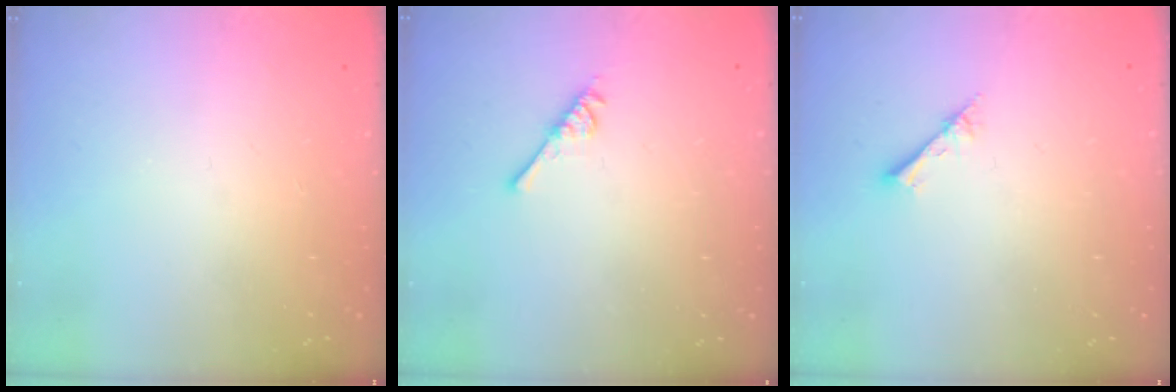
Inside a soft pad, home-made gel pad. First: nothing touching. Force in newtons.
{"total": 5.0, "press": 4.9, "slide": 0.8}
{"total": 2.4, "press": 2.4, "slide": 0.3}